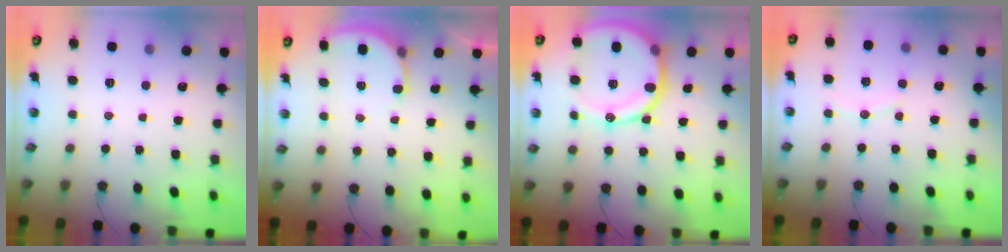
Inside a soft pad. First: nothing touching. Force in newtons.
{"total": 2.4, "press": 2.4, "slide": 0.5}
{"total": 17.3, "press": 17.2, "slide": 2.0}
{"total": 5.7, "press": 5.5, "slide": 1.5}